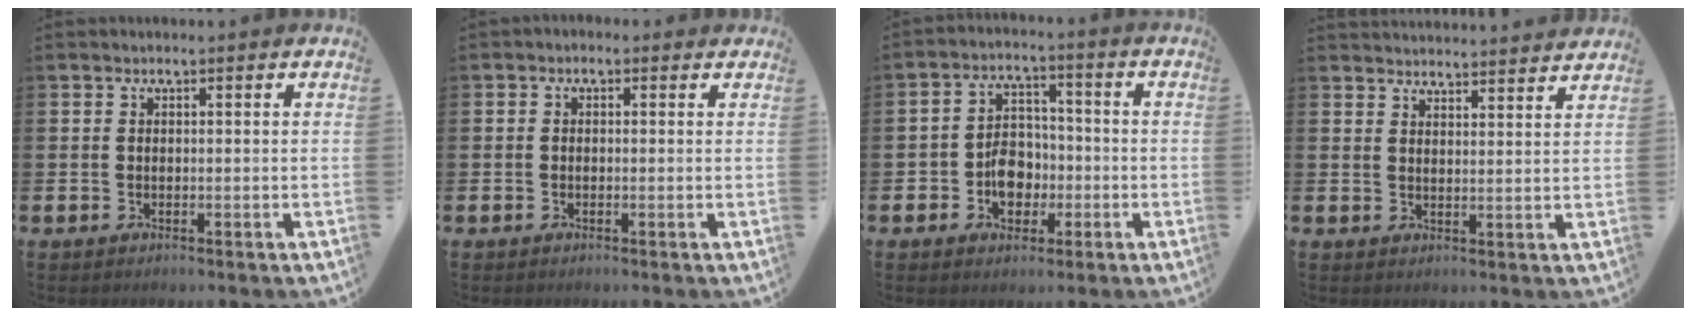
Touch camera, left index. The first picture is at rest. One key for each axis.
{"total": 0.7, "fx": -0.4, "fy": 0.5, "fz": 0.2, "tx": -0.004, "ty": 0.003, "tz": -0.010}
{"total": 5.5, "fx": -1.6, "fy": 4.3, "fz": 3.0, "tx": -0.045, "ty": 0.007, "tz": -0.035}
{"total": 3.7, "fx": 3.7, "fy": 0.1, "fz": -0.1, "tx": -0.006, "ty": -0.025, "tz": 0.067}